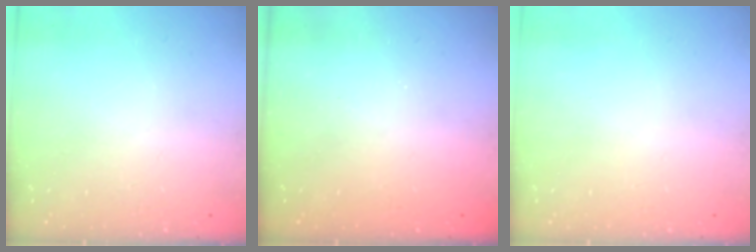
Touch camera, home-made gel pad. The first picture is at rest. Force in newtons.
{"total": 2.4, "press": 2.2, "slide": 0.8}
{"total": 0.0}